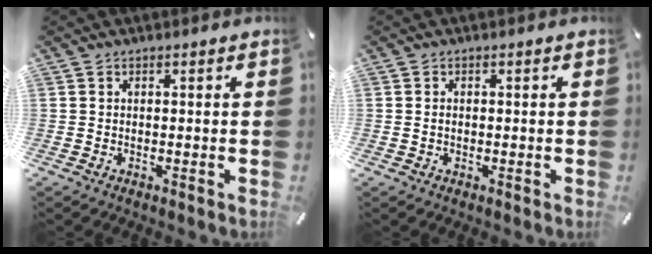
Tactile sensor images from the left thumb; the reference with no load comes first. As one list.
[{"total": 1.0, "force": [-0.1, 0.7, 0.7], "torque": [-0.015, 0.002, -0.003]}]